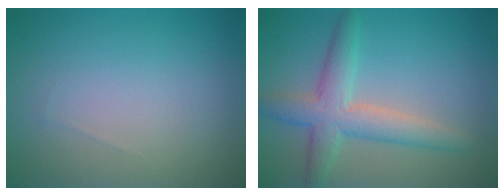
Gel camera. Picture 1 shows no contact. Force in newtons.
{"total": 4.7, "press": 4.7, "slide": 0.4}